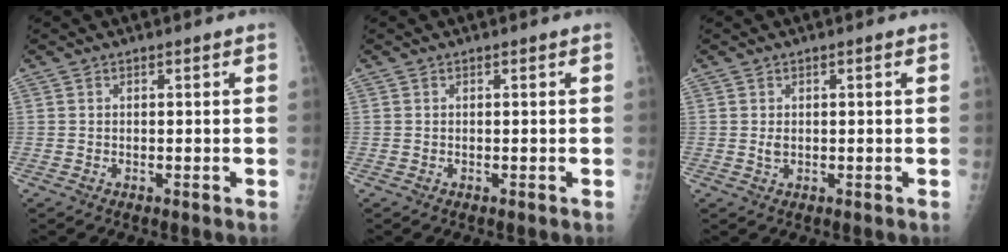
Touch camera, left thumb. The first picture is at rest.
{"total": 0.0}
{"total": 1.6, "force": [0.2, 0.9, 1.3], "torque": [-0.018, 0.000, 0.006]}